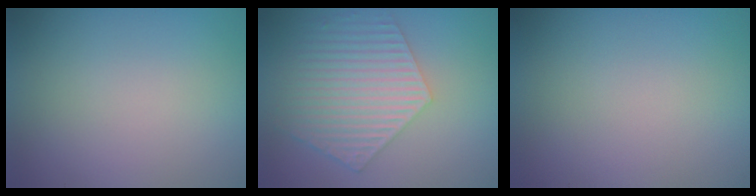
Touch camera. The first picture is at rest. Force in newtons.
{"total": 5.9, "press": 4.5, "slide": 3.8}
{"total": 0.0}